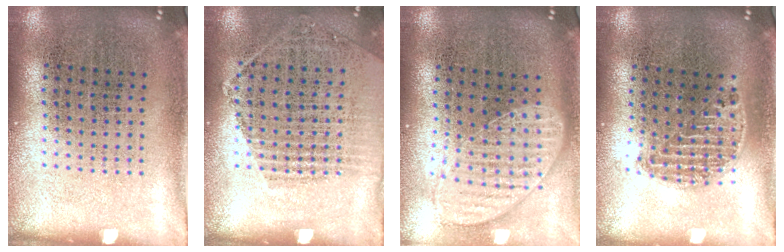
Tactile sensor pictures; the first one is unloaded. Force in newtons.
{"total": 1.4, "press": 1.4, "slide": 0.4}
{"total": 1.4, "press": 1.2, "slide": 0.7}
{"total": 1.2, "press": 1.0, "slide": 0.6}